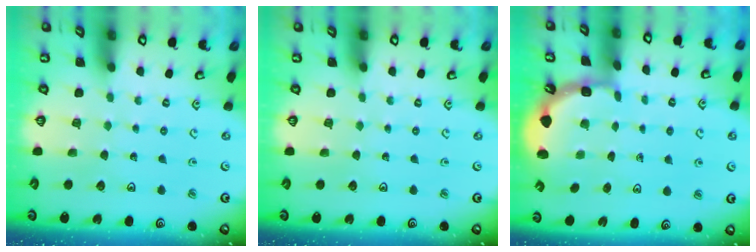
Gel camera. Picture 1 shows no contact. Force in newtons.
{"total": 0.0}
{"total": 2.3, "press": 2.1, "slide": 0.9}